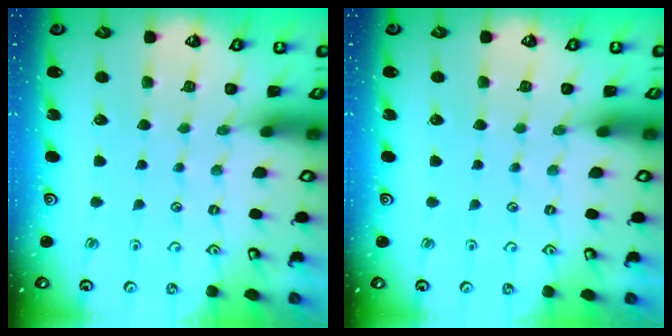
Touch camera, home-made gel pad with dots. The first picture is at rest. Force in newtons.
{"total": 0.0}